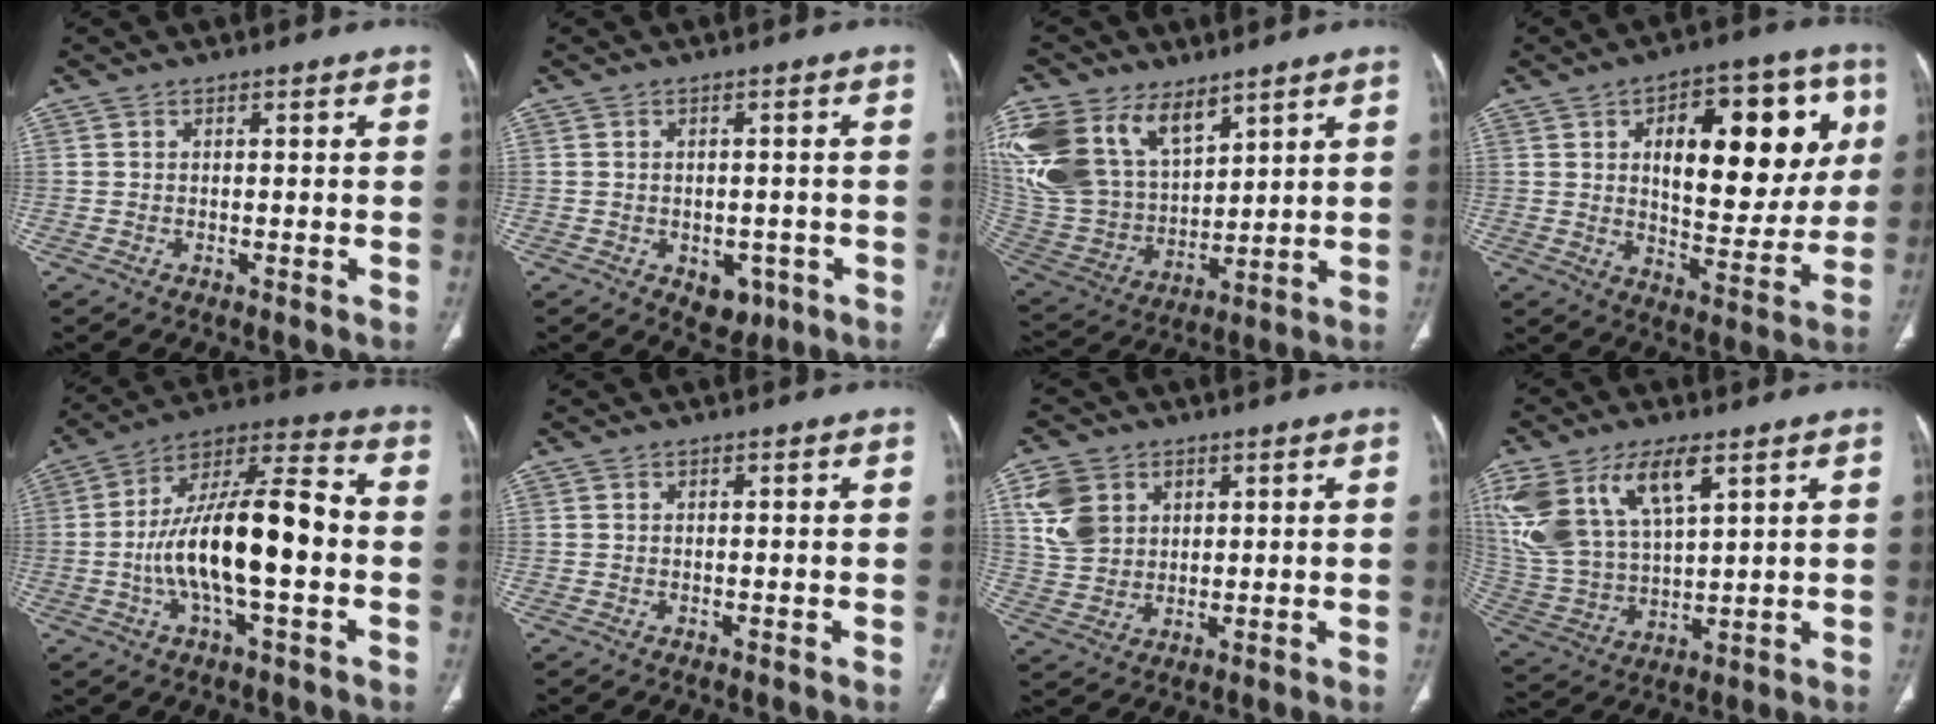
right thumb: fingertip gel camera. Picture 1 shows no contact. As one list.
[{"total": 4.7, "force": [-1.8, 3.3, 2.8], "torque": [-0.014, 0.006, -0.013]}, {"total": 24.5, "force": [12.9, 15.1, 14.4], "torque": [-0.320, -0.010, 0.268]}, {"total": 23.0, "force": [6.2, 11.2, 19.1], "torque": [-0.207, -0.010, 0.089]}, {"total": 19.5, "force": [-2.6, 6.7, 18.1], "torque": [-0.315, 0.039, -0.049]}, {"total": 0.0}, {"total": 9.0, "force": [3.4, 7.1, 4.4], "torque": [-0.074, -0.011, 0.075]}, {"total": 19.2, "force": [9.2, 9.4, 14.0], "torque": [-0.293, -0.022, 0.190]}]